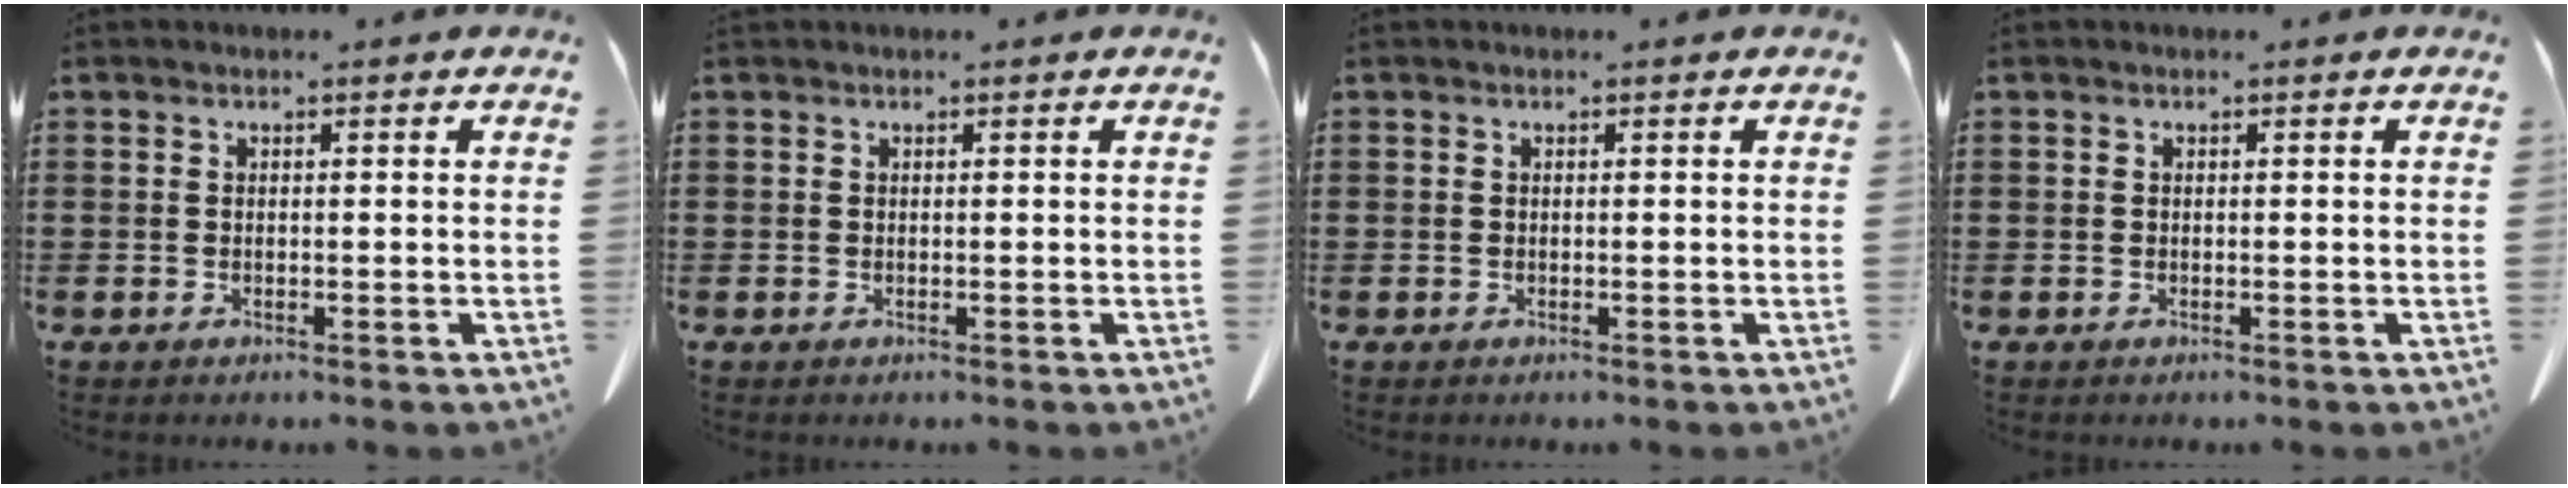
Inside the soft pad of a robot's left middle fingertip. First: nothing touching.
{"total": 0.0}
{"total": 0.0}
{"total": 0.0}